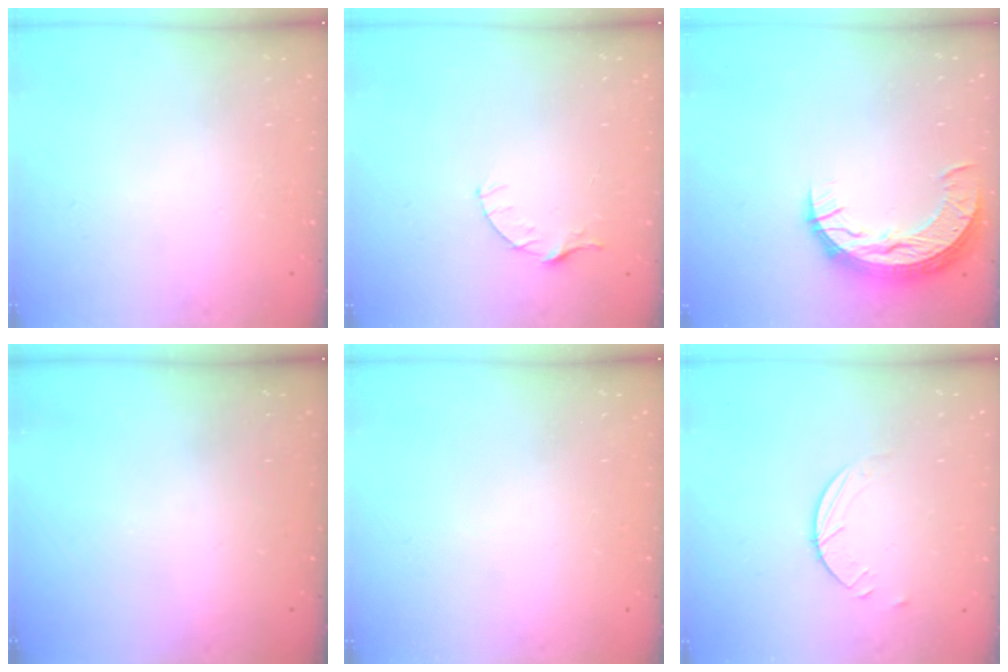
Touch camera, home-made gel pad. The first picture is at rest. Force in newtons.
{"total": 3.4, "press": 3.4, "slide": 0.4}
{"total": 12.2, "press": 12.2, "slide": 0.9}
{"total": 0.0}
{"total": 0.0}
{"total": 2.5, "press": 2.4, "slide": 0.2}